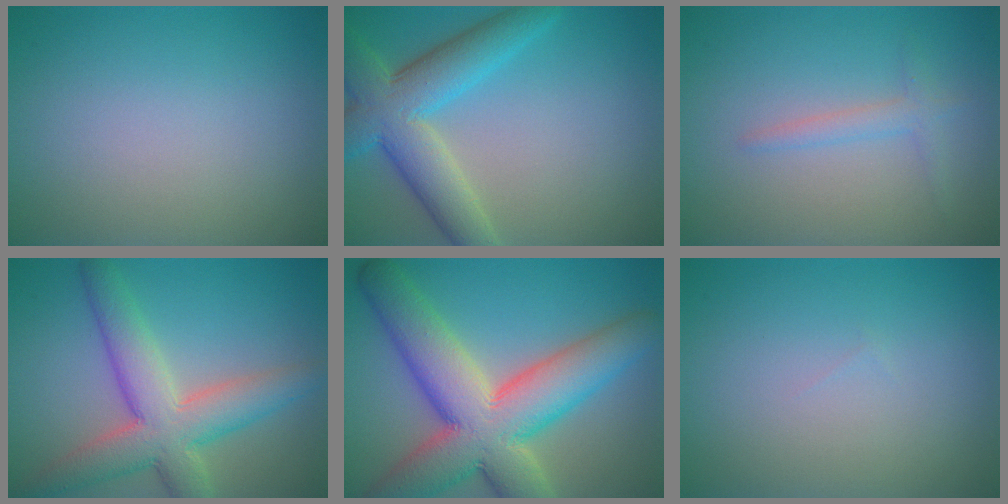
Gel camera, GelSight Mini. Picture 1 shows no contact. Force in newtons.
{"total": 7.5, "press": 7.5, "slide": 0.4}
{"total": 1.6, "press": 1.6, "slide": 0.1}
{"total": 7.4, "press": 7.4, "slide": 0.3}
{"total": 12.3, "press": 12.3, "slide": 1.0}
{"total": 0.0}